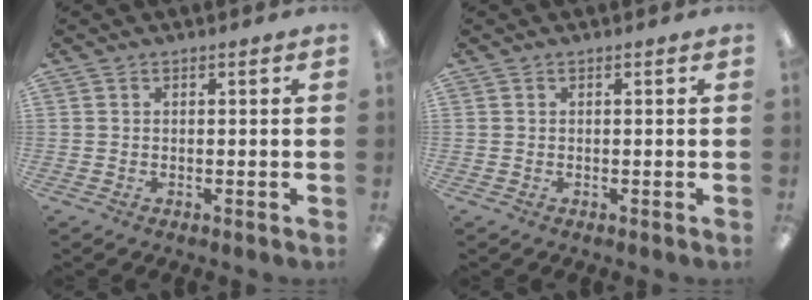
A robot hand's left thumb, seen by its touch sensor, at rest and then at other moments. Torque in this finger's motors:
{"motor_torque": [-0.13, 0.13, 0.04, -0.04, 0.00]}